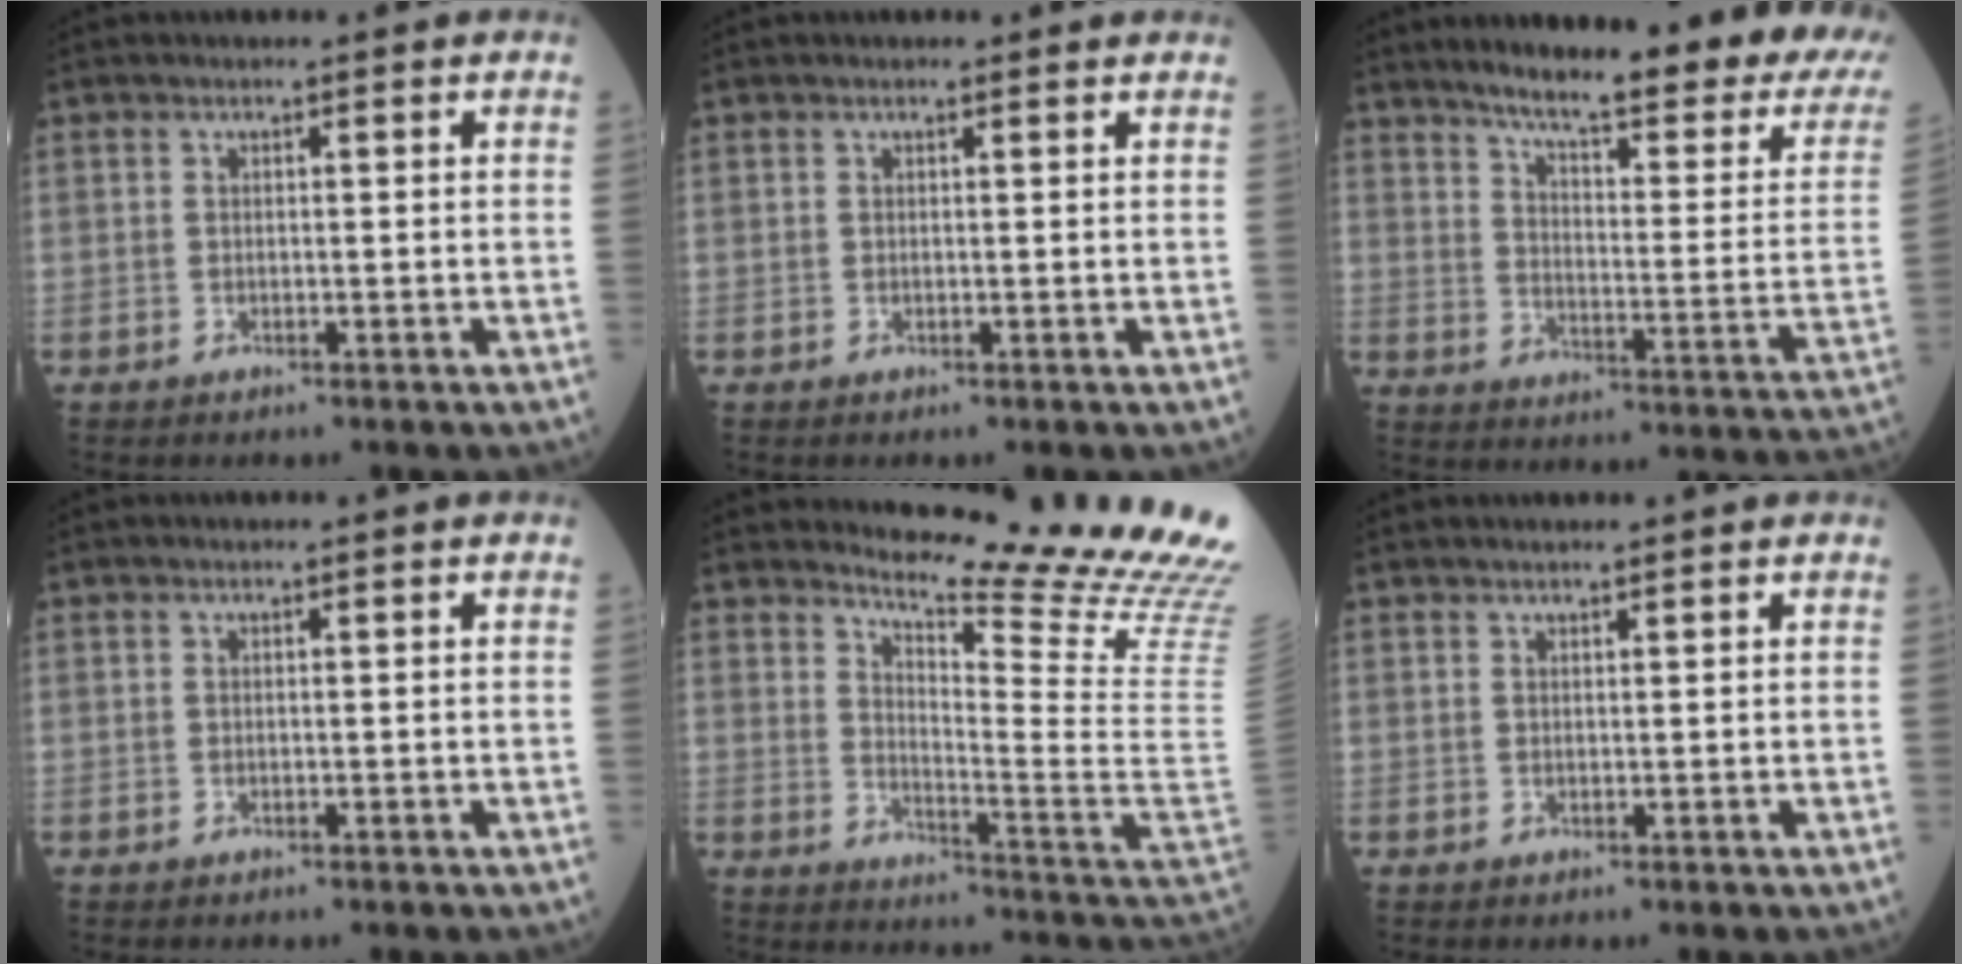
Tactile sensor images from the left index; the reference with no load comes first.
{"total": 1.2, "force": [1.0, 0.4, 0.3], "torque": [-0.013, 0.009, 0.015]}
{"total": 23.4, "force": [19.1, 2.4, 13.2], "torque": [-0.185, -0.062, 0.243]}
{"total": 0.0}
{"total": 21.4, "force": [19.9, -2.4, 7.5], "torque": [-0.131, -0.163, 0.247]}
{"total": 2.2, "force": [1.9, 0.5, 1.0], "torque": [-0.014, 0.012, 0.029]}